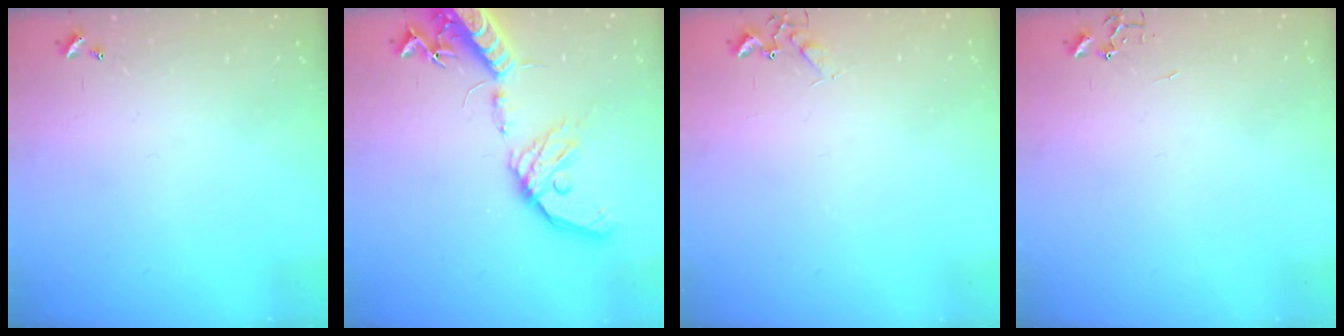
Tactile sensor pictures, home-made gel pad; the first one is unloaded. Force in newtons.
{"total": 20.1, "press": 19.7, "slide": 3.7}
{"total": 6.1, "press": 6.0, "slide": 0.8}
{"total": 0.0}